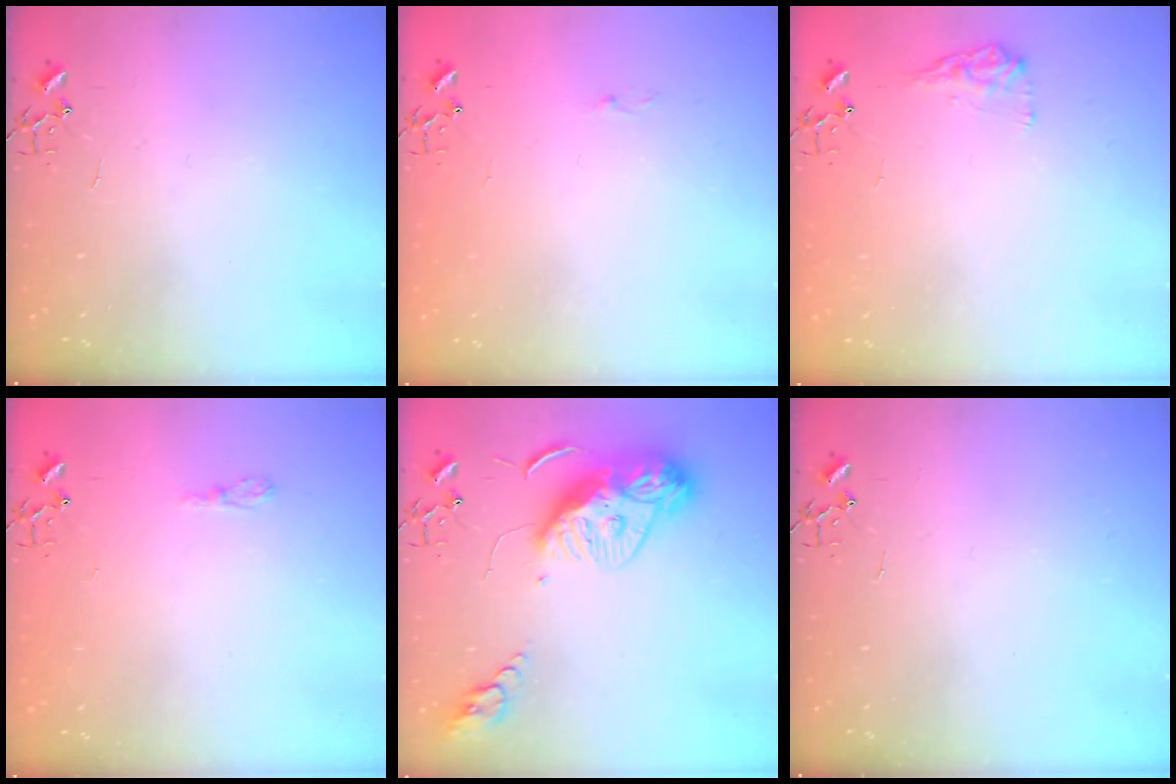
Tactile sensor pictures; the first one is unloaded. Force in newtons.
{"total": 2.6, "press": 2.6, "slide": 0.4}
{"total": 8.9, "press": 8.9, "slide": 0.4}
{"total": 3.8, "press": 3.7, "slide": 0.6}
{"total": 13.0, "press": 12.9, "slide": 1.1}
{"total": 0.0}